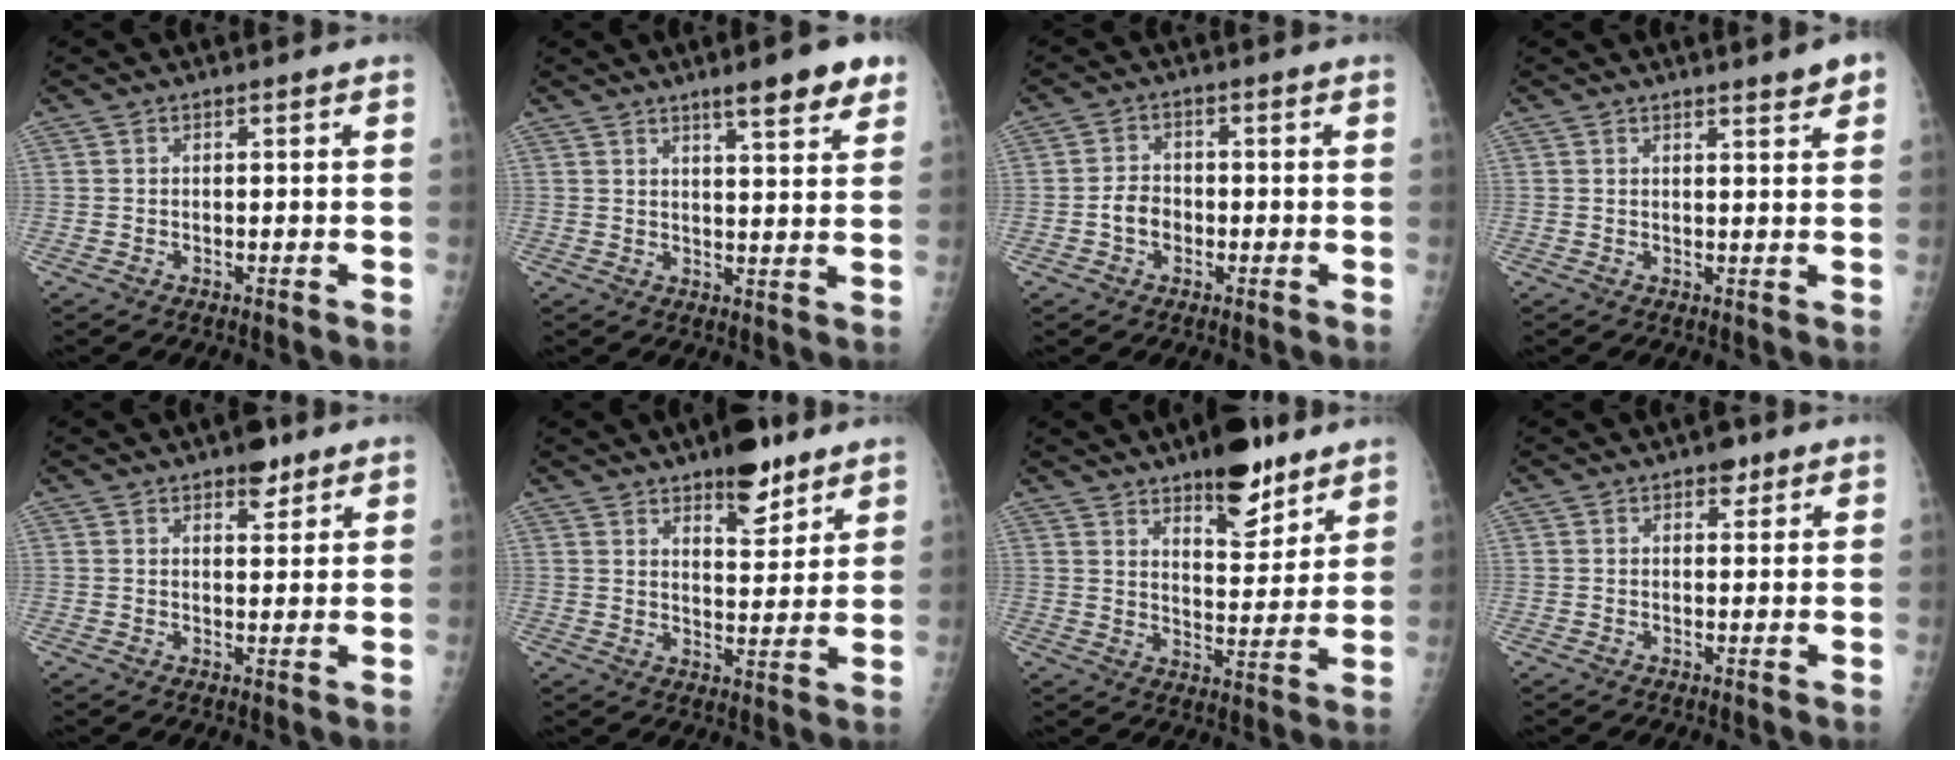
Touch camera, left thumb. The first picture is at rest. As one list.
[{"total": 8.8, "force": [5.9, 1.4, 6.4], "torque": [-0.075, -0.030, 0.081]}, {"total": 3.8, "force": [-1.0, 3.0, 2.1], "torque": [-0.025, 0.012, -0.022]}, {"total": 3.2, "force": [2.4, 0.3, 2.1], "torque": [-0.022, -0.017, 0.031]}, {"total": 4.5, "force": [3.1, 2.1, 2.4], "torque": [-0.016, -0.017, 0.045]}, {"total": 9.6, "force": [6.7, 3.8, 5.8], "torque": [-0.061, -0.044, 0.102]}, {"total": 12.6, "force": [8.9, 4.9, 7.5], "torque": [-0.075, -0.060, 0.137]}, {"total": 2.6, "force": [1.7, 1.5, 1.2], "torque": [-0.001, -0.007, 0.020]}]